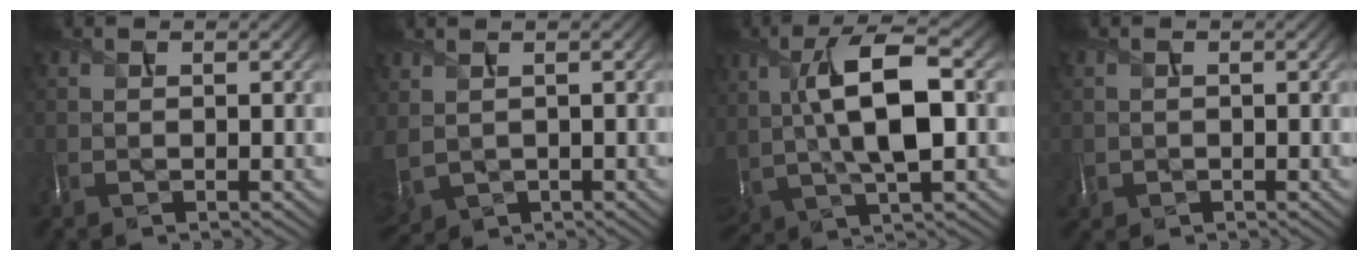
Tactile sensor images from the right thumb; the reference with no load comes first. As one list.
[{"total": 3.4, "force": [0.9, 2.5, 2.1], "torque": [-0.083, -0.004, 0.031]}, {"total": 10.3, "force": [1.6, 4.5, 9.2], "torque": [-0.188, 0.005, 0.033]}, {"total": 1.2, "force": [-0.2, 1.1, -0.6], "torque": [0.005, -0.006, -0.001]}]